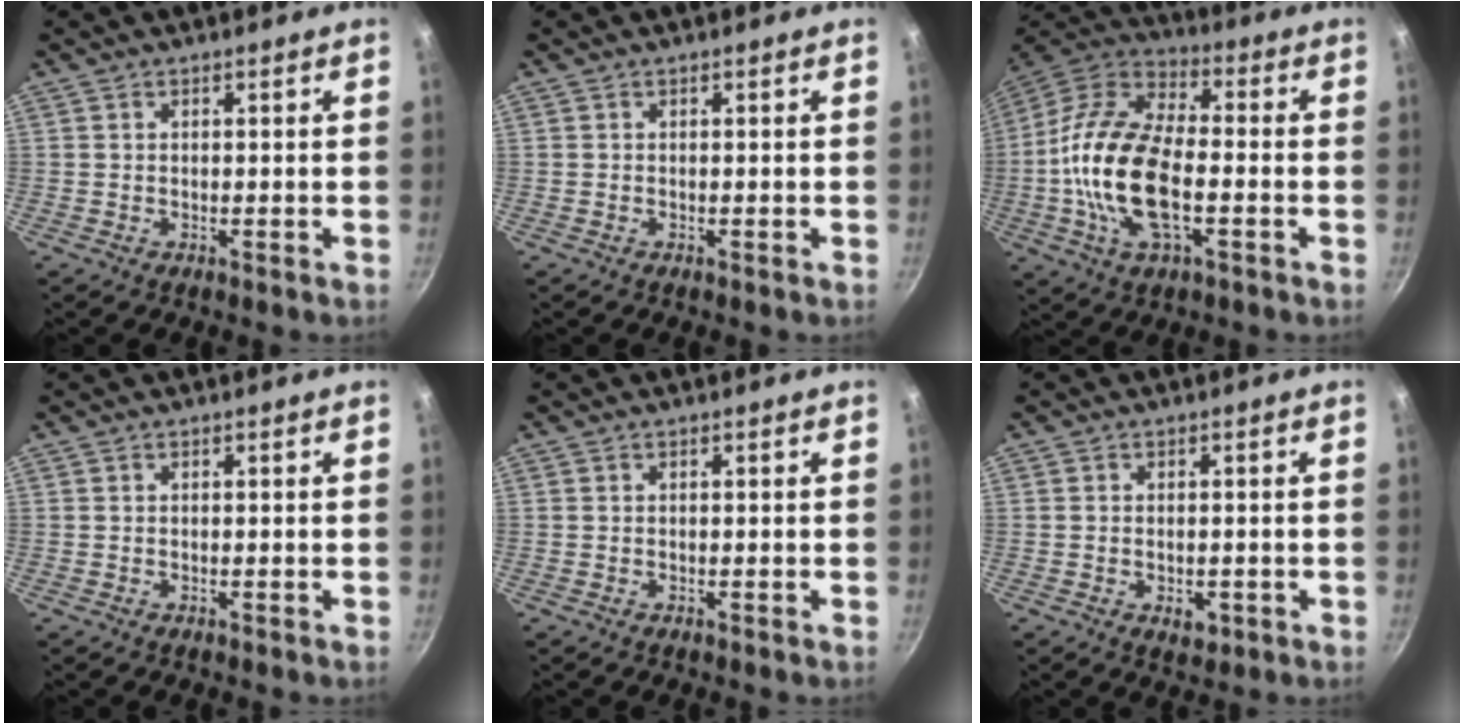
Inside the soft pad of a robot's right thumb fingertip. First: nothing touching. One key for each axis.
{"total": 0.0}
{"total": 19.6, "fx": -3.5, "fy": 9.6, "fz": 16.7, "tx": -0.313, "ty": 0.033, "tz": -0.085}
{"total": 0.0}
{"total": 0.0}
{"total": 2.9, "fx": -0.9, "fy": 1.9, "fz": 2.1, "tx": -0.026, "ty": 0.000, "tz": -0.010}